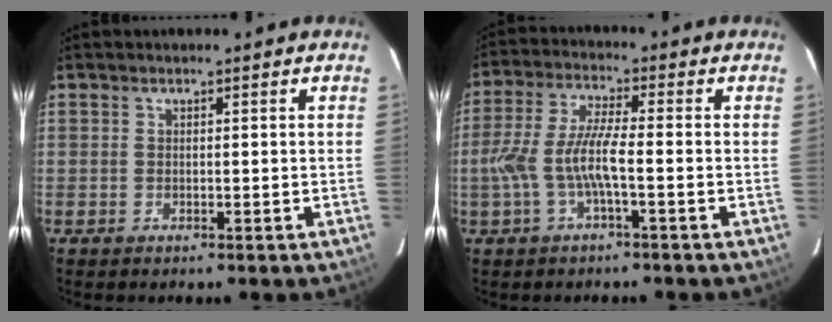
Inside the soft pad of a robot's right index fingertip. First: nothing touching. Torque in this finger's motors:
{"motor_torque": [0.76, -0.60, 0.63, 0.19]}